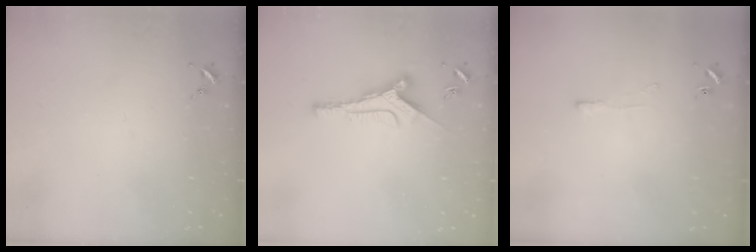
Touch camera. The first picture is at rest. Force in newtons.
{"total": 8.7, "press": 8.6, "slide": 0.5}
{"total": 3.3, "press": 3.3, "slide": 0.3}